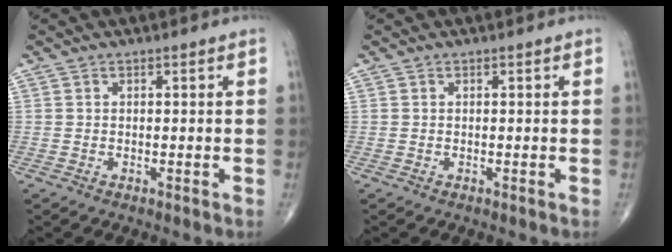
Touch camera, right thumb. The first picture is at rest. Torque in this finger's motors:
{"motor_torque": [0.00, 0.00, 0.00, 0.00, 0.00]}